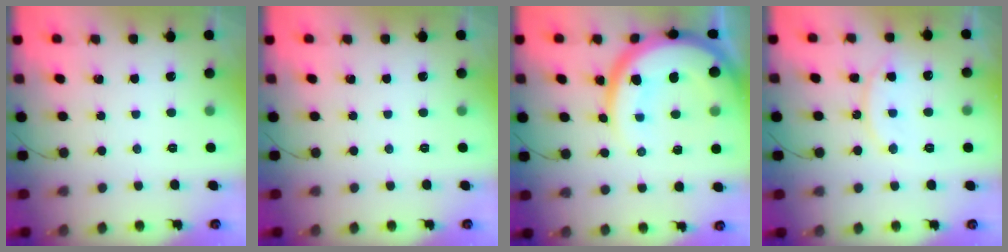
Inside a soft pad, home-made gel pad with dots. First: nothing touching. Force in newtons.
{"total": 0.0}
{"total": 20.2, "press": 20.1, "slide": 2.0}
{"total": 11.4, "press": 11.4, "slide": 0.9}